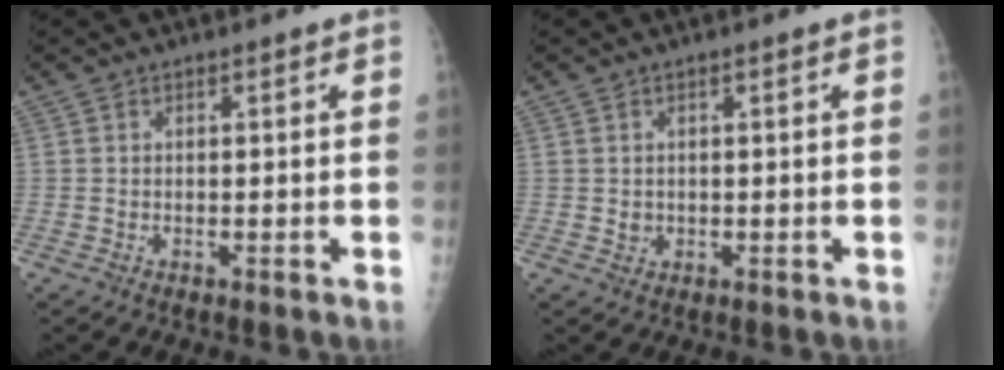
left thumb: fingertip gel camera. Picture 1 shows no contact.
{"total": 1.3, "force": [0.1, 1.2, 0.5], "torque": [-0.003, 0.000, 0.007]}